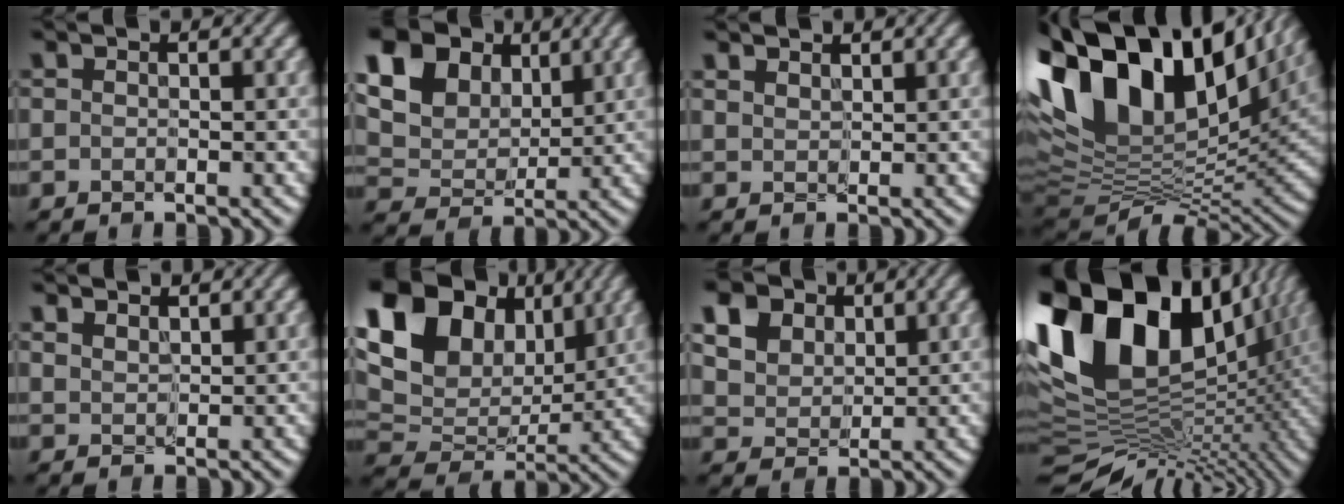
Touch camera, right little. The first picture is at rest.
{"total": 12.1, "force": [5.5, 8.2, 6.9], "torque": [-0.158, 0.032, 0.089]}
{"total": 2.8, "force": [2.2, 1.2, 1.2], "torque": [-0.031, 0.006, 0.033]}
{"total": 17.8, "force": [7.4, 9.9, 12.8], "torque": [-0.281, 0.033, 0.135]}
{"total": 3.5, "force": [2.8, 1.5, 1.6], "torque": [-0.039, 0.008, 0.040]}
{"total": 15.8, "force": [6.2, 10.6, 9.9], "torque": [-0.217, 0.037, 0.109]}
{"total": 10.2, "force": [5.3, 7.2, 4.9], "torque": [-0.154, 0.028, 0.097]}
{"total": 17.4, "force": [3.6, 11.5, 12.6], "torque": [-0.246, 0.020, 0.059]}